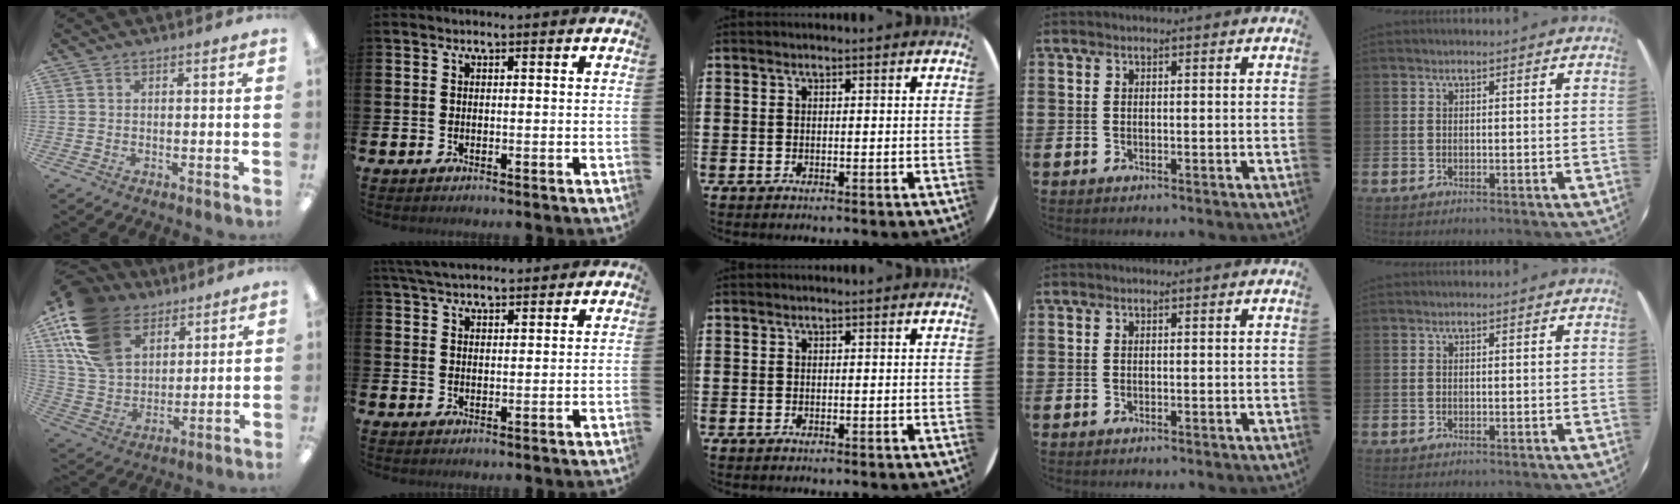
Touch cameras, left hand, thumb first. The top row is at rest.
{"thumb": {"total": 19.1, "force": [10.5, 12.6, 9.7], "torque": [-0.219, -0.031, 0.203]}, "index": {"total": 4.8, "force": [4.6, 1.0, 1.1], "torque": [-0.036, -0.012, 0.085]}}